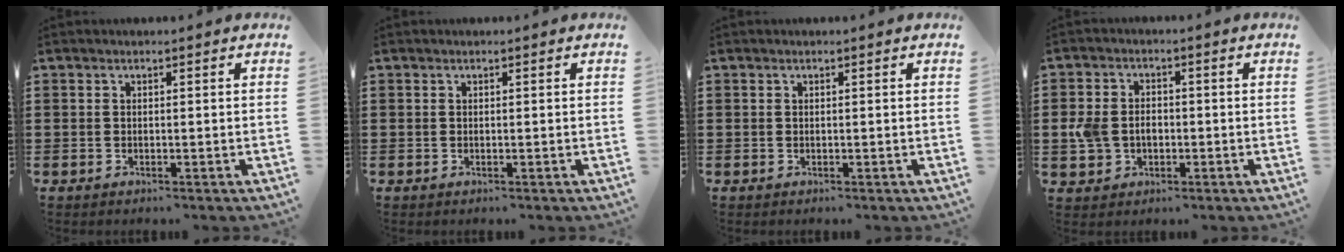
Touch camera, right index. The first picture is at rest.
{"total": 0.0}
{"total": 0.0}
{"total": 4.4, "force": [-0.6, 3.5, 2.5], "torque": [-0.067, 0.004, -0.018]}